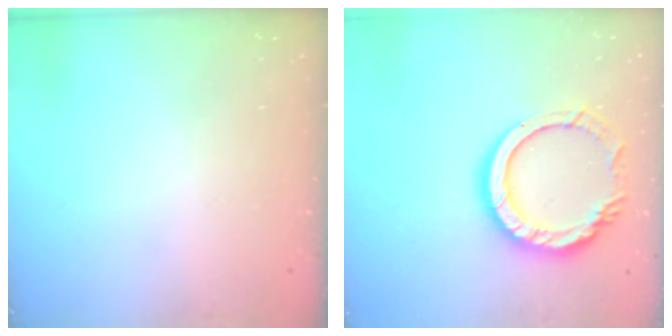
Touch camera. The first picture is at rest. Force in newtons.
{"total": 13.2, "press": 13.1, "slide": 1.1}